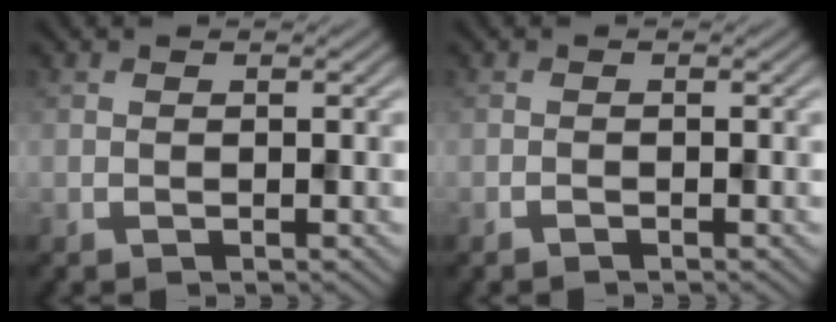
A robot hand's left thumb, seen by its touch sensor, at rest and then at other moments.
{"total": 0.6, "force": [-0.5, 0.0, 0.3], "torque": [-0.004, 0.001, -0.010]}